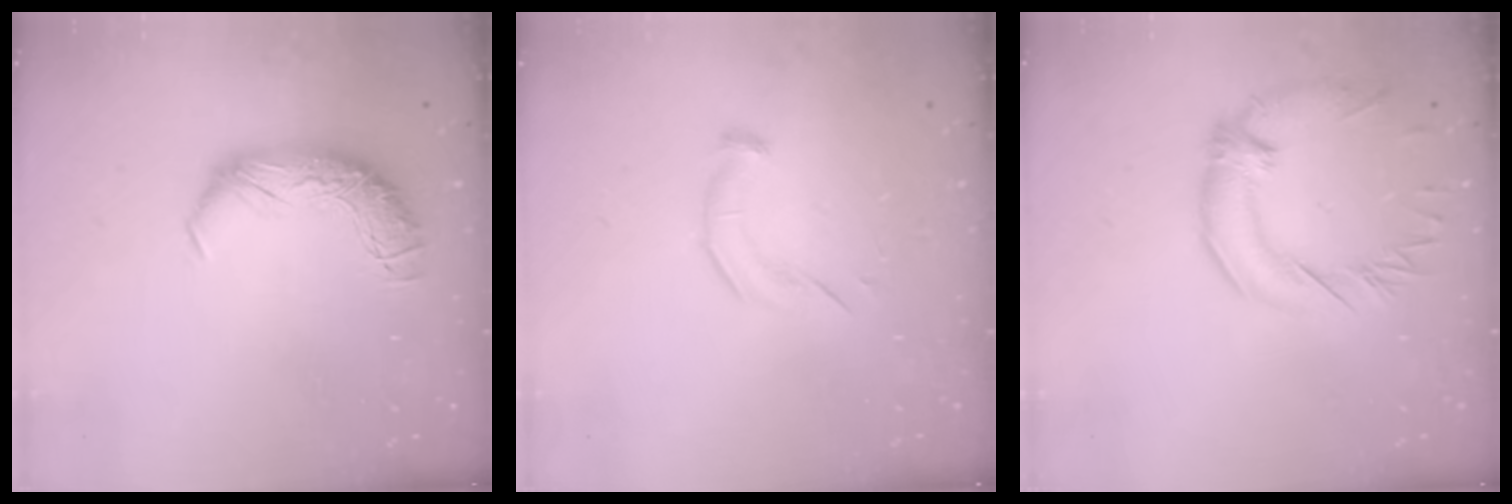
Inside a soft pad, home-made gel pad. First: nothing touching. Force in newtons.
{"total": 5.4, "press": 5.4, "slide": 0.7}
{"total": 2.1, "press": 1.3, "slide": 1.6}